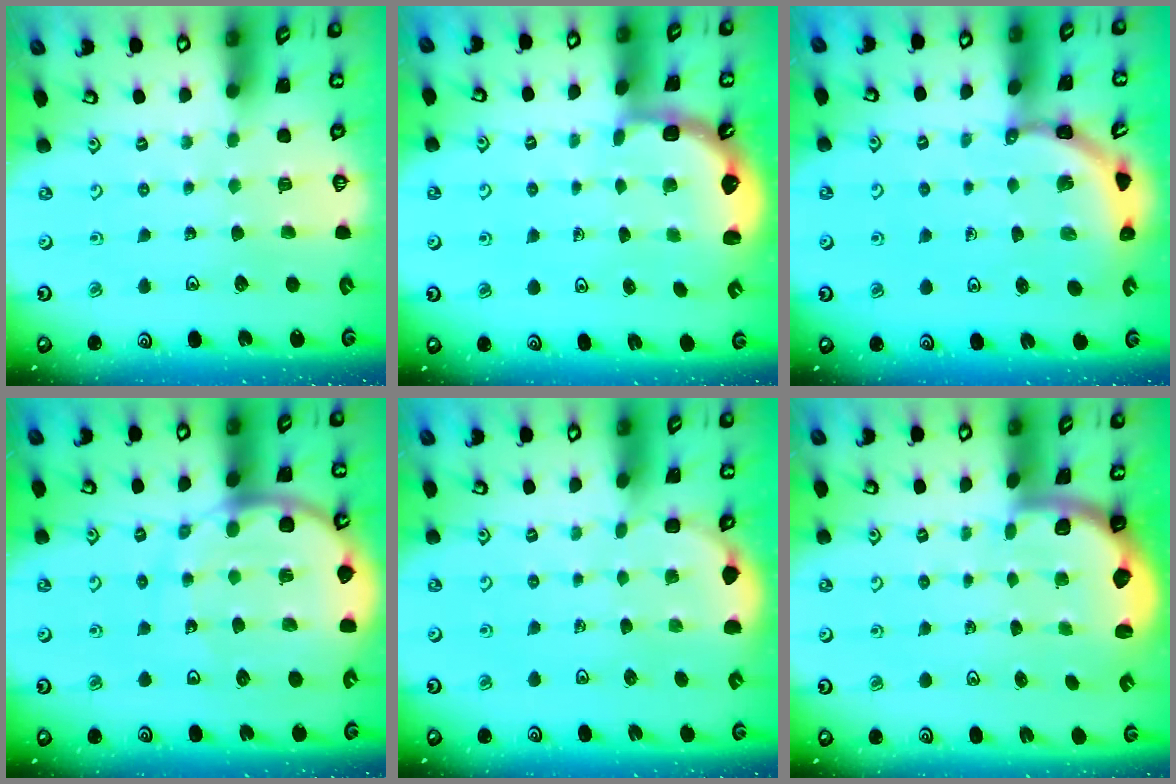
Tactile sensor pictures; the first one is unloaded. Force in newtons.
{"total": 2.3, "press": 1.8, "slide": 1.3}
{"total": 3.6, "press": 3.6, "slide": 0.2}
{"total": 13.1, "press": 13.0, "slide": 1.7}
{"total": 2.4, "press": 1.0, "slide": 2.1}
{"total": 2.0, "press": 2.0, "slide": 0.5}